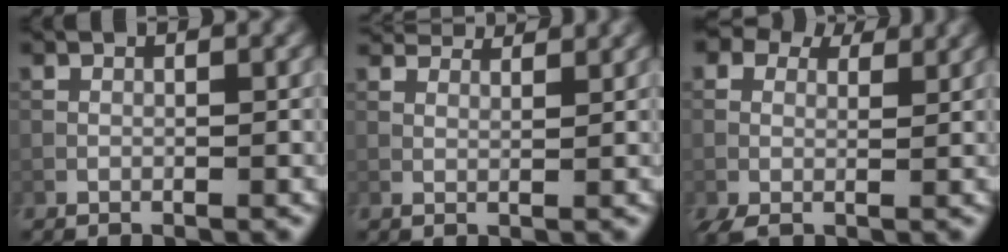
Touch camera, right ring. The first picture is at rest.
{"total": 5.4, "force": [4.7, 1.4, 2.2], "torque": [-0.053, 0.005, 0.072]}
{"total": 5.5, "force": [2.1, 3.9, 3.3], "torque": [-0.068, -0.003, 0.034]}